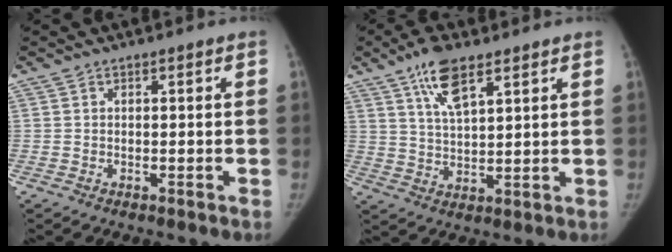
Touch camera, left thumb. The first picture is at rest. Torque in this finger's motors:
{"motor_torque": [0.54, -0.65, 1.58, -1.03, 0.35]}